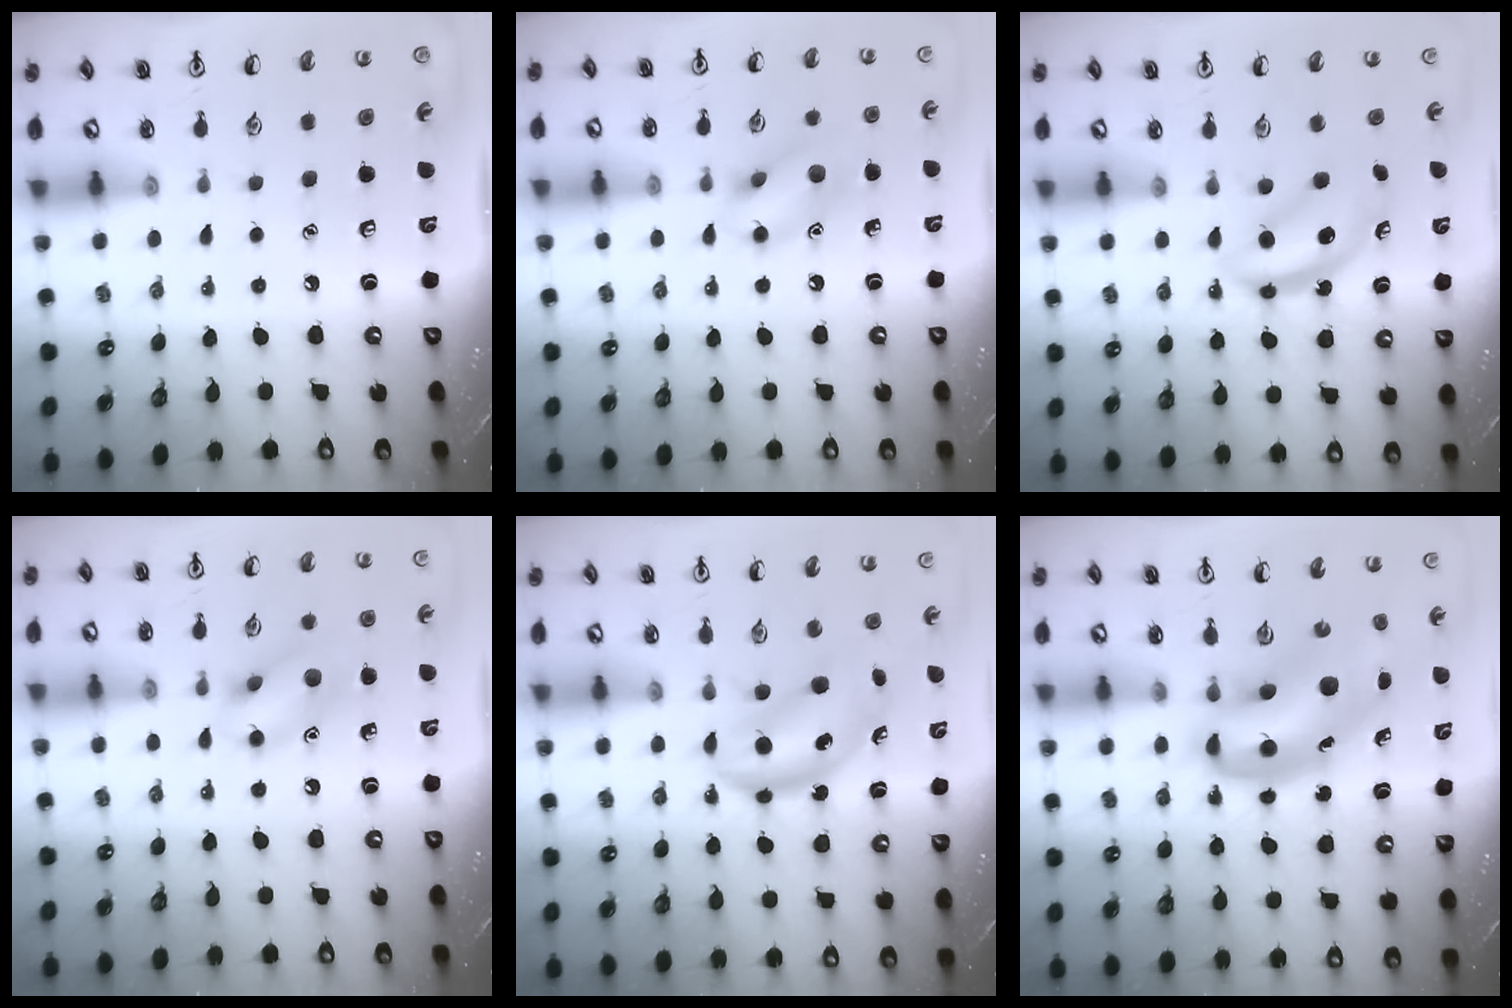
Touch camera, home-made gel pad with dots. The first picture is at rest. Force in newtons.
{"total": 10.5, "press": 10.5, "slide": 0.7}
{"total": 5.8, "press": 5.8, "slide": 0.3}
{"total": 10.5, "press": 10.5, "slide": 0.7}
{"total": 5.0, "press": 5.0, "slide": 0.6}
{"total": 9.1, "press": 8.8, "slide": 2.4}